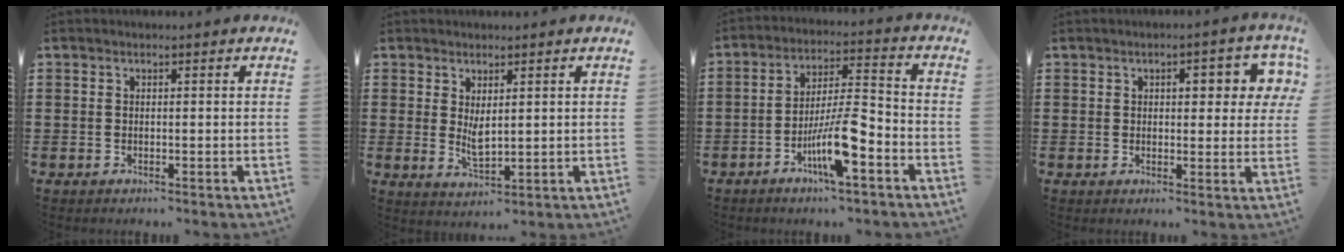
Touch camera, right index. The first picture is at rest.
{"total": 2.9, "force": [1.1, 1.0, 2.5], "torque": [-0.041, -0.003, 0.019]}
{"total": 9.8, "force": [-4.7, 2.0, 8.4], "torque": [-0.158, 0.004, -0.087]}
{"total": 4.7, "force": [1.5, 2.1, 3.9], "torque": [-0.049, -0.001, 0.014]}